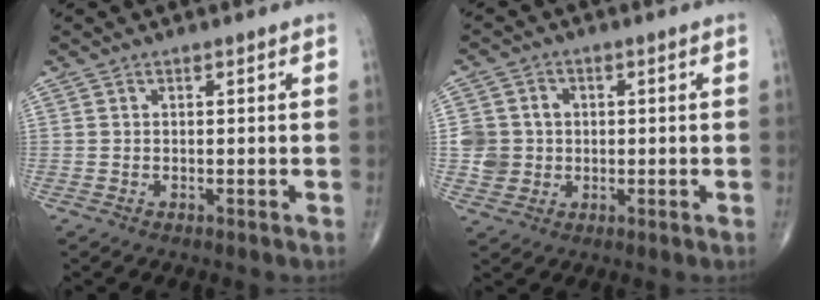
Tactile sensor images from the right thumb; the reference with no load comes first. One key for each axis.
{"total": 6.5, "fx": 0.0, "fy": 6.1, "fz": 2.1, "tx": -0.016, "ty": 0.006, "tz": 0.003}